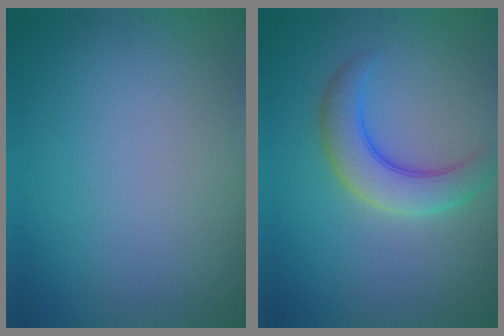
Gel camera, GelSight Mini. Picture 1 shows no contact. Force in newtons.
{"total": 4.5, "press": 4.5, "slide": 0.3}